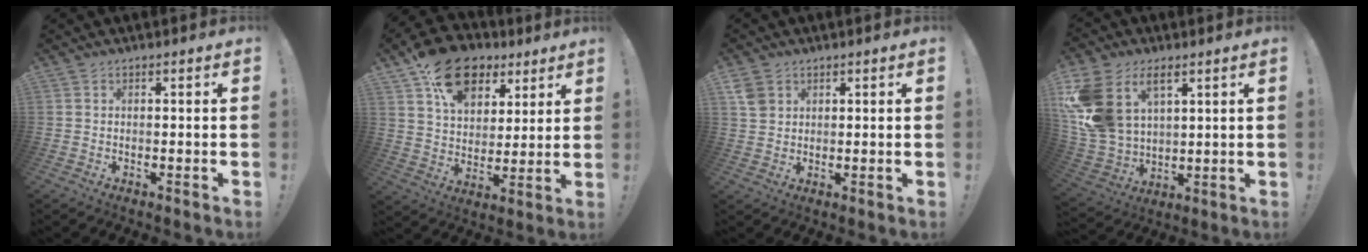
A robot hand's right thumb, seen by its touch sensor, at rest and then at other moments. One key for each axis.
{"total": 17.6, "fx": 10.4, "fy": 11.4, "fz": 8.4, "tx": -0.119, "ty": -0.063, "tz": 0.188}
{"total": 4.1, "fx": 2.1, "fy": 3.1, "fz": 1.8, "tx": -0.027, "ty": -0.002, "tz": 0.042}
{"total": 15.9, "fx": 7.2, "fy": 11.1, "fz": 8.8, "tx": -0.187, "ty": -0.038, "tz": 0.142}